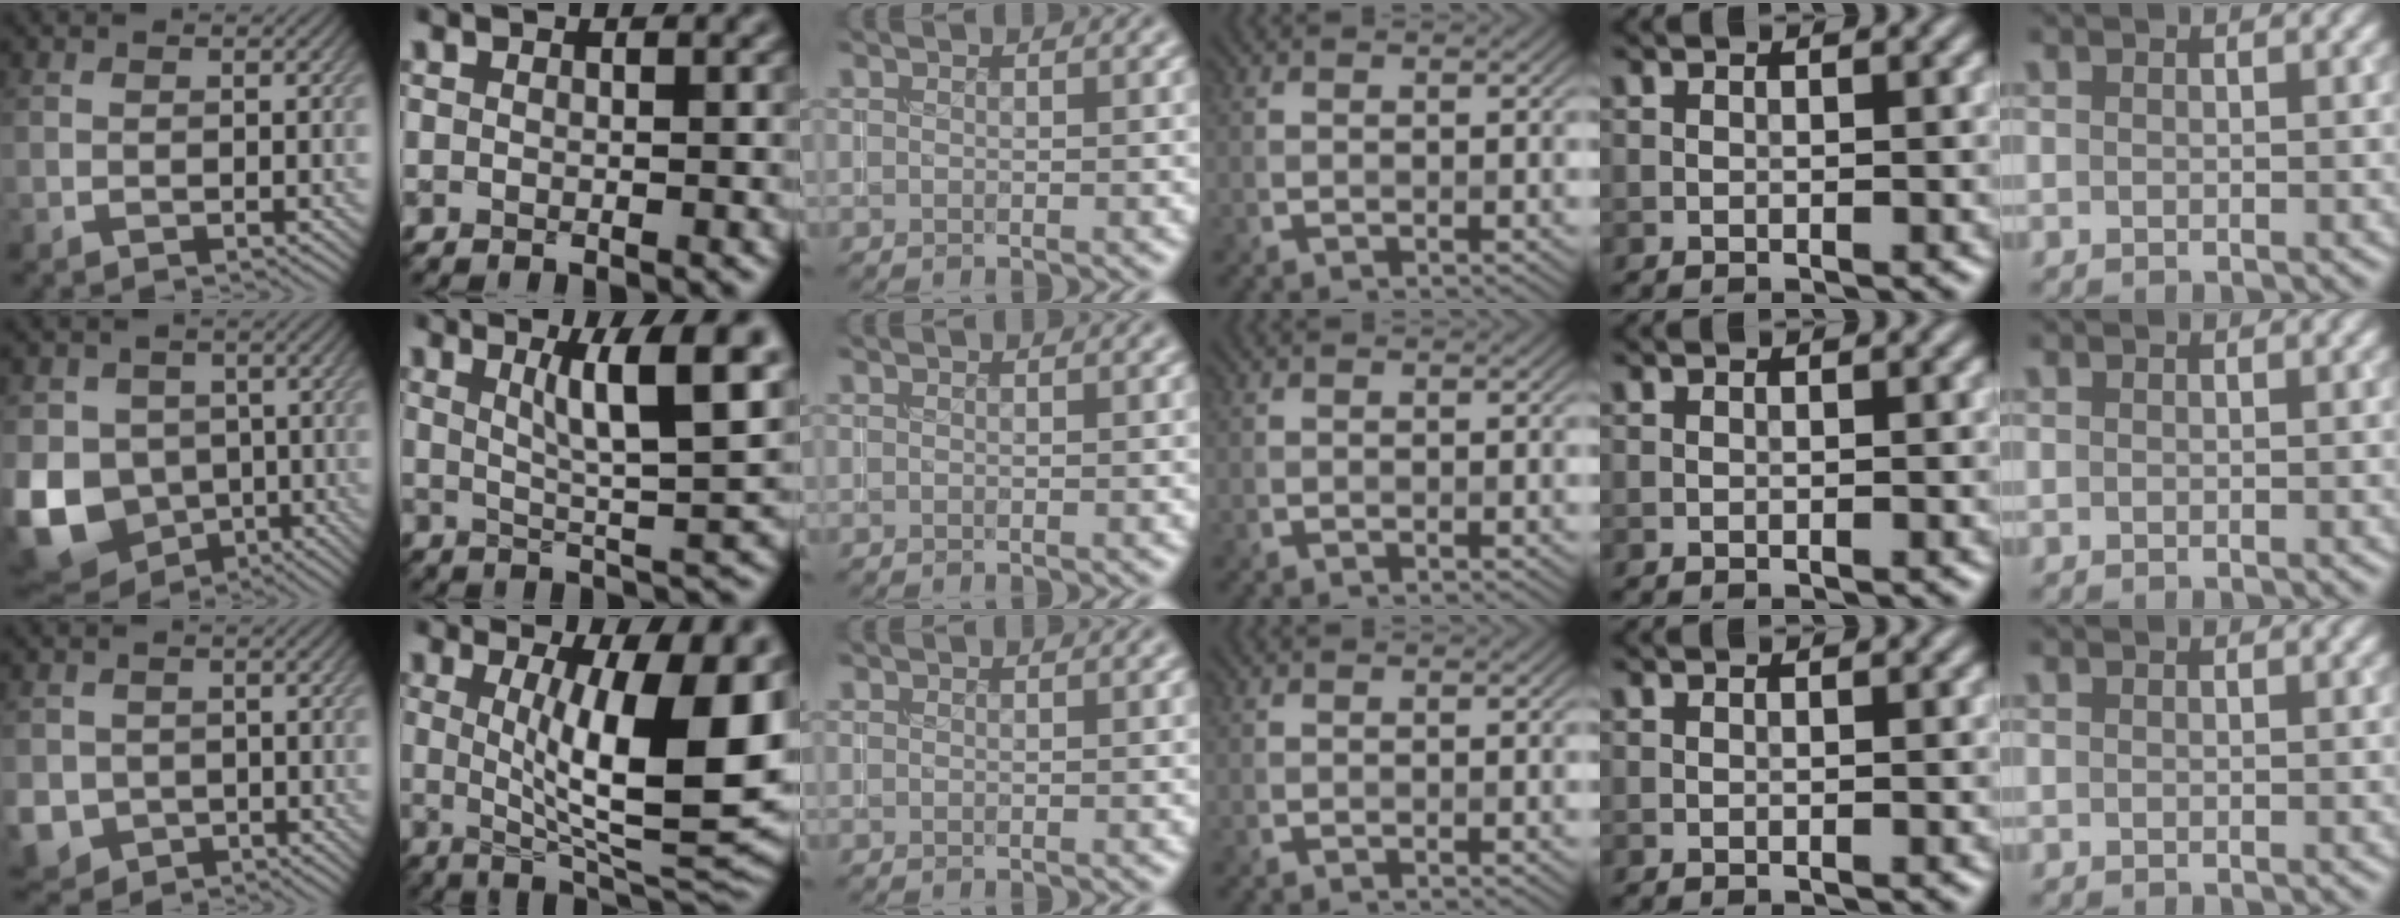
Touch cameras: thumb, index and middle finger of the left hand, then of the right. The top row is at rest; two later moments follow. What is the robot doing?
{"motion": "insert", "object": "coin"}